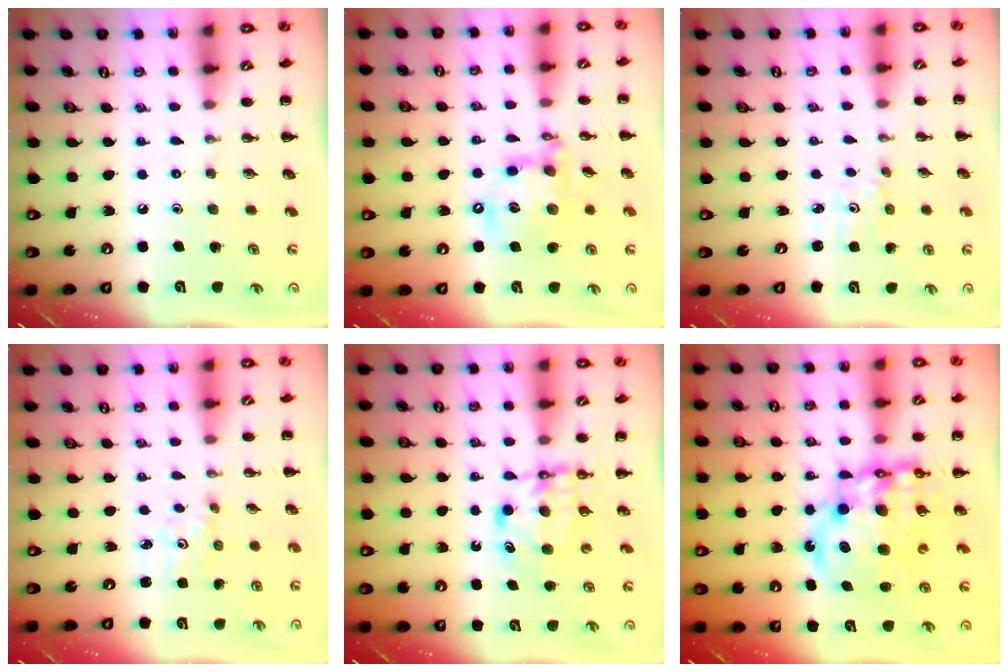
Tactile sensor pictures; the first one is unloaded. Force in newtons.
{"total": 15.0, "press": 14.6, "slide": 3.2}
{"total": 1.1, "press": 1.0, "slide": 0.3}
{"total": 1.9, "press": 1.9, "slide": 0.5}
{"total": 6.8, "press": 6.7, "slide": 0.8}
{"total": 16.1, "press": 15.7, "slide": 3.6}